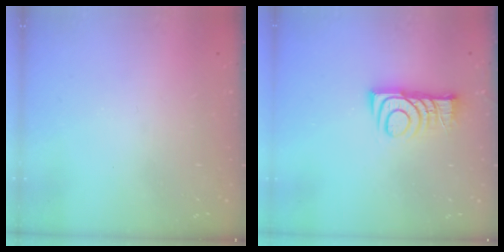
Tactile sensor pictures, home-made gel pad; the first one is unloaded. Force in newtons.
{"total": 8.7, "press": 8.7, "slide": 0.8}